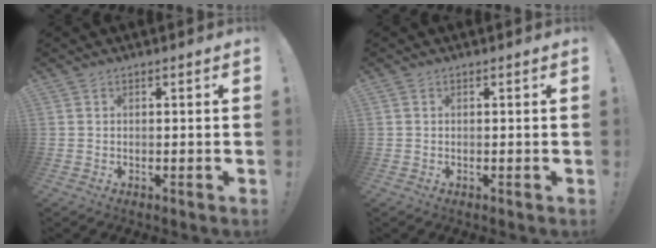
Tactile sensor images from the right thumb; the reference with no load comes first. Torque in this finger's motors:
{"motor_torque": [0.21, -0.21, -0.07, 0.08, 0.01]}